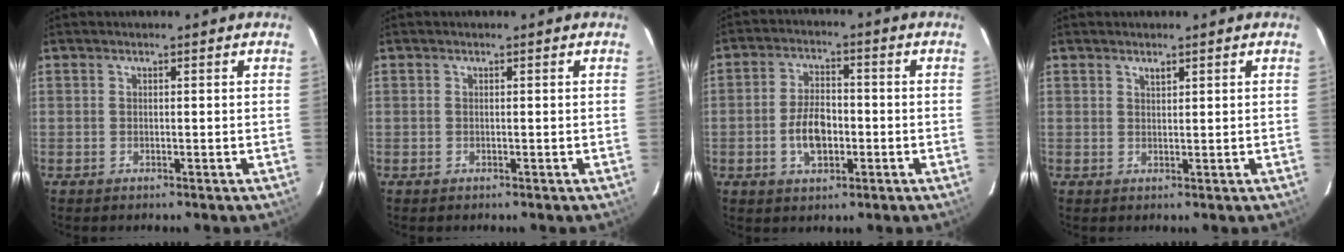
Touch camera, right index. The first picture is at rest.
{"total": 0.0}
{"total": 7.5, "force": [-1.9, 4.2, 5.8], "torque": [-0.113, 0.010, -0.028]}
{"total": 1.1, "force": [0.8, 0.5, 0.6], "torque": [-0.008, 0.001, 0.015]}